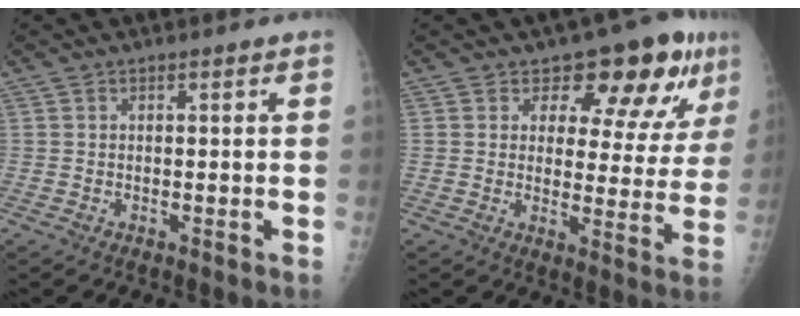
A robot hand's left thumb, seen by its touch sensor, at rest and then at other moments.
{"total": 12.7, "force": [8.0, 6.6, 7.4], "torque": [-0.041, -0.042, 0.099]}